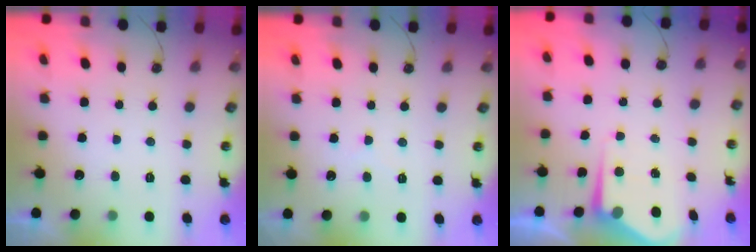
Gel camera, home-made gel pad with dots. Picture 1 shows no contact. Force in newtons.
{"total": 2.9, "press": 2.9, "slide": 0.4}
{"total": 5.4, "press": 5.4, "slide": 0.3}